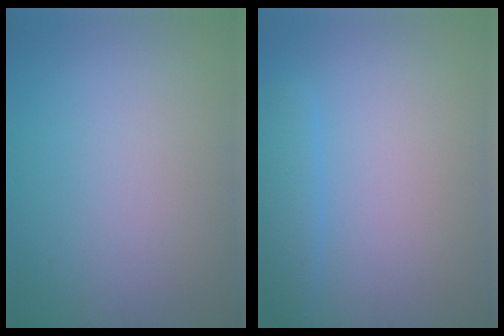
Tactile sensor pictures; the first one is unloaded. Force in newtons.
{"total": 2.1, "press": 2.1, "slide": 0.1}